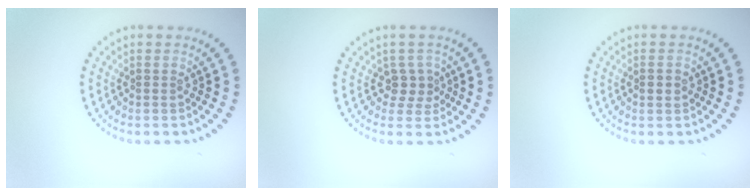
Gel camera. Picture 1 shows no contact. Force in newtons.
{"total": 2.0, "press": 1.5, "slide": 1.3}
{"total": 1.1, "press": 1.1, "slide": 0.1}